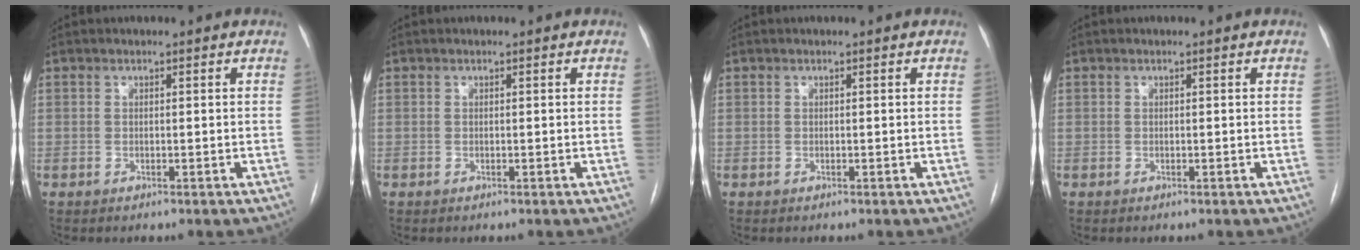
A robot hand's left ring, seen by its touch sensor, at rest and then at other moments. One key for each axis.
{"total": 0.0}
{"total": 0.0}
{"total": 0.0}